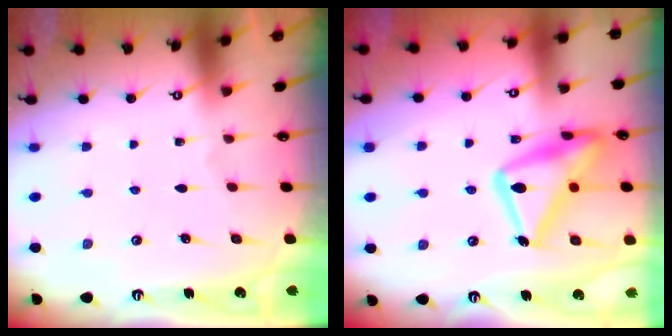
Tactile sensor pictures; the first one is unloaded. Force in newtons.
{"total": 21.2, "press": 21.2, "slide": 1.4}